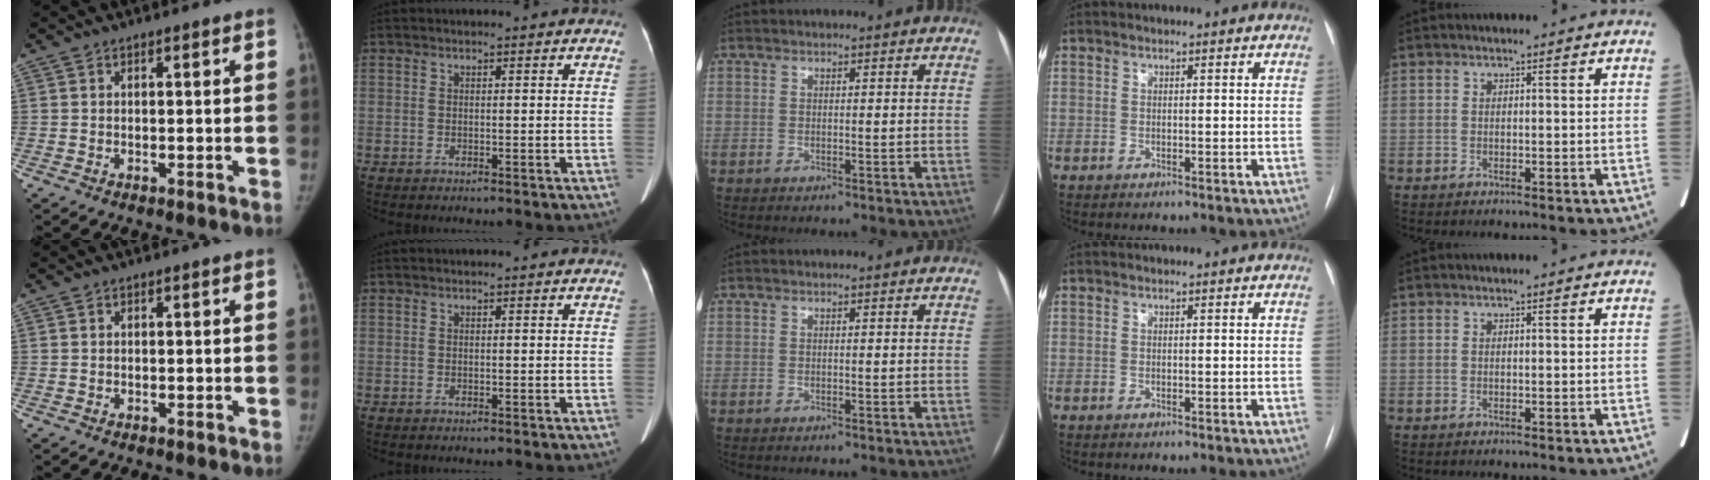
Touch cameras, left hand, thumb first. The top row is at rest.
{}